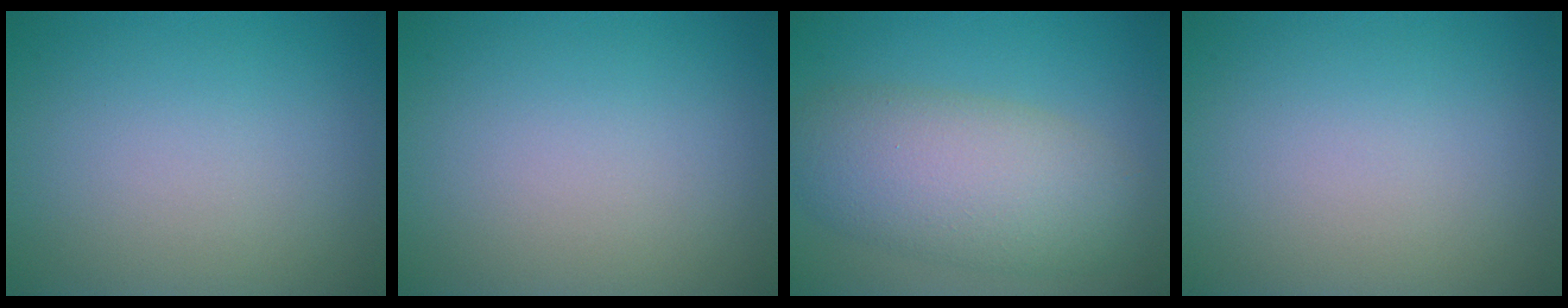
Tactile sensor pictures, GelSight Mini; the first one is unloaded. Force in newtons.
{"total": 0.0}
{"total": 7.3, "press": 7.3, "slide": 0.2}
{"total": 0.0}